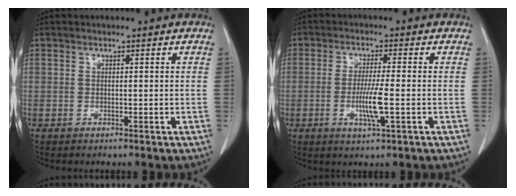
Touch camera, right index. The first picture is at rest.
{"total": 5.7, "force": [-1.3, 0.0, 5.5], "torque": [-0.106, -0.012, -0.024]}